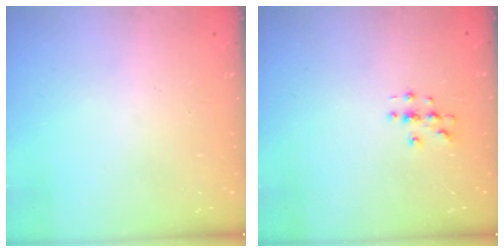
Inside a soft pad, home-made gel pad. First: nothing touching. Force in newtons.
{"total": 3.1, "press": 3.1, "slide": 0.3}